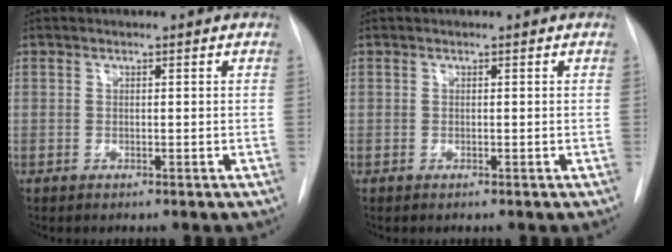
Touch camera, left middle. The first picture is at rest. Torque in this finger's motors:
{"motor_torque": [0.00, 0.00, -0.01, 0.00]}